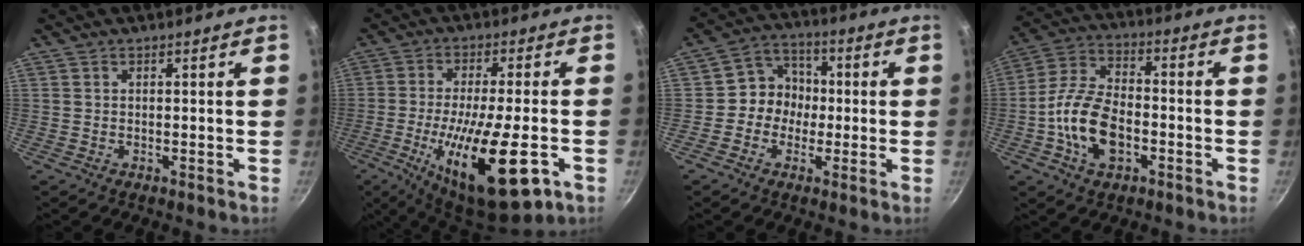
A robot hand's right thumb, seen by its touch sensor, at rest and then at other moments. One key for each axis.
{"total": 20.3, "fx": -7.0, "fy": 5.9, "fz": 18.1, "tx": -0.294, "ty": -0.001, "tz": -0.111}
{"total": 7.7, "fx": -0.8, "fy": 7.1, "fz": 3.0, "tx": -0.003, "ty": 0.024, "tz": -0.029}
{"total": 13.5, "fx": -3.7, "fy": 8.0, "fz": 10.2, "tx": -0.183, "ty": 0.035, "tz": -0.080}